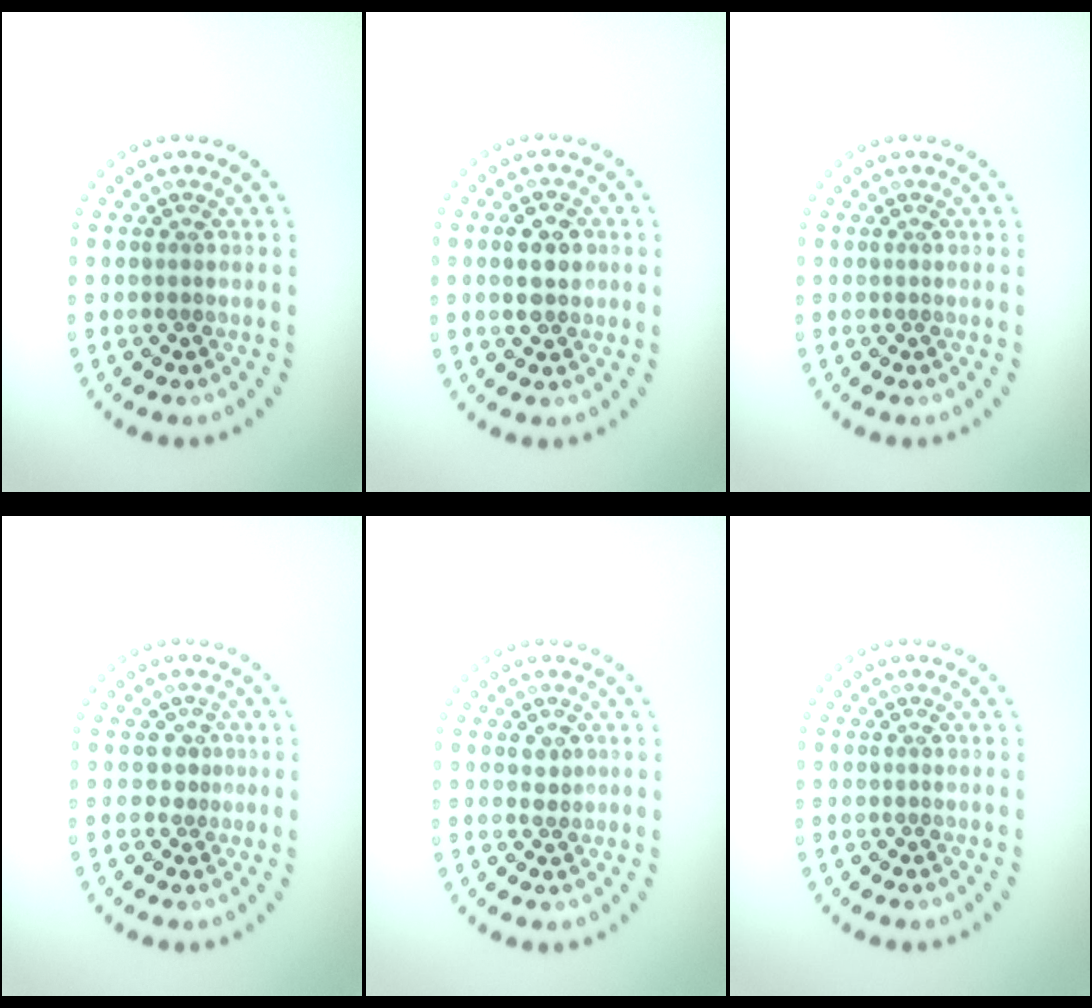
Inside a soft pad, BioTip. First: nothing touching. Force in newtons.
{"total": 3.1, "press": 3.1, "slide": 0.2}
{"total": 0.0}
{"total": 1.2, "press": 0.7, "slide": 1.0}
{"total": 1.0, "press": 0.9, "slide": 0.5}
{"total": 0.0}